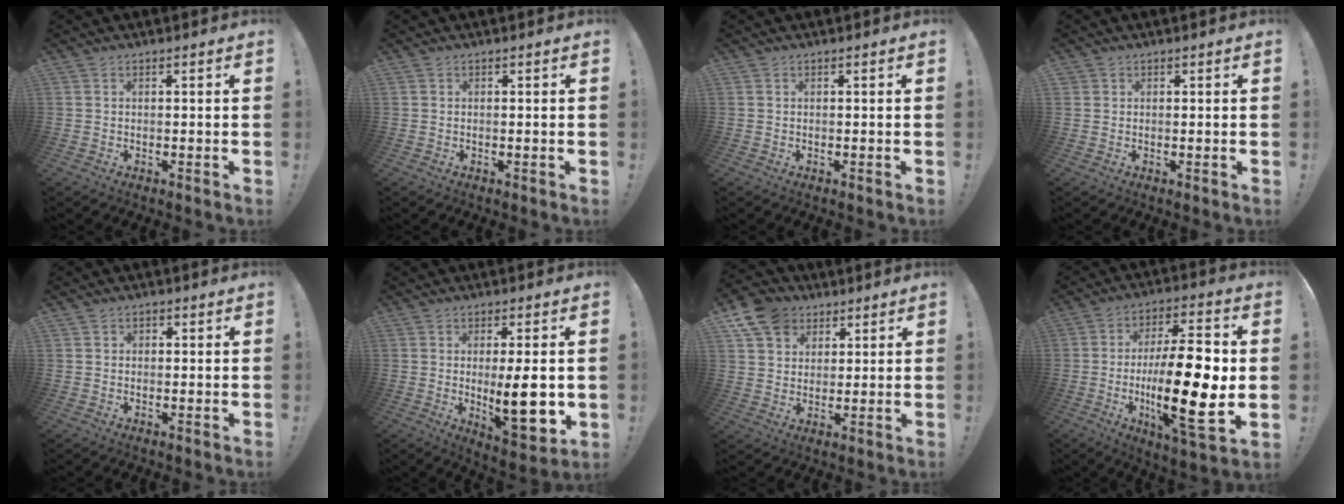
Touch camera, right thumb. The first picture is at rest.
{"total": 0.0}
{"total": 0.0}
{"total": 0.9, "force": [0.6, 0.6, 0.0], "torque": [-0.001, 0.002, 0.012]}
{"total": 1.1, "force": [-0.2, 1.0, 0.5], "torque": [-0.007, 0.004, -0.004]}
{"total": 12.9, "force": [-0.3, 3.5, 12.4], "torque": [-0.192, -0.018, -0.006]}
{"total": 11.1, "force": [5.8, 8.7, 3.9], "torque": [-0.056, -0.032, 0.114]}
{"total": 24.6, "force": [-2.3, 7.5, 23.3], "torque": [-0.407, -0.002, -0.041]}